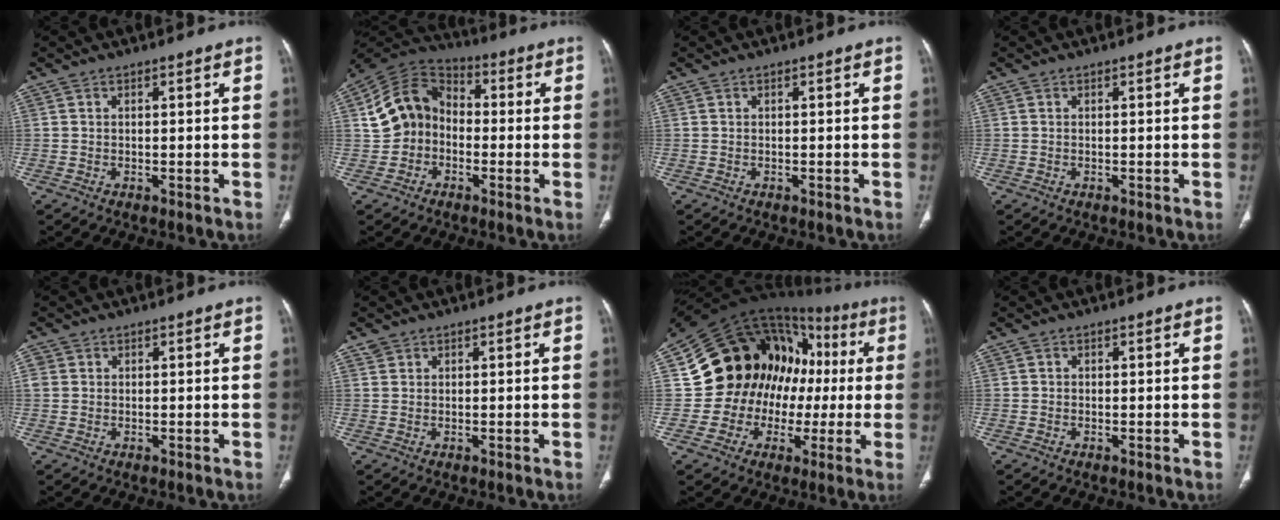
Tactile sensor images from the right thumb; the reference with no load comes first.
{"total": 11.0, "force": [-1.0, 9.3, 5.9], "torque": [-0.088, 0.038, -0.034]}
{"total": 0.6, "force": [-0.4, 0.1, 0.3], "torque": [-0.002, -0.001, -0.004]}
{"total": 0.0}
{"total": 1.6, "force": [0.4, 1.5, 0.4], "torque": [0.000, 0.004, 0.008]}
{"total": 0.9, "force": [0.6, 0.6, 0.1], "torque": [0.006, -0.001, 0.008]}
{"total": 19.4, "force": [0.7, 16.2, 10.5], "torque": [-0.083, 0.062, 0.023]}
{"total": 0.0}